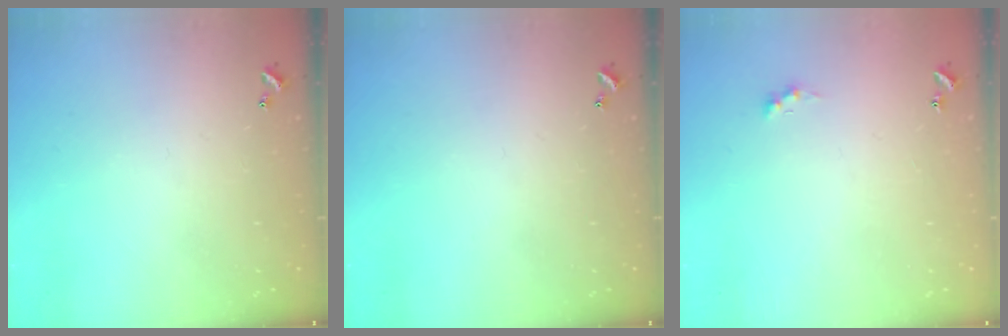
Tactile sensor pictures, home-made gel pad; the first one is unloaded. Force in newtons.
{"total": 0.0}
{"total": 0.8, "press": 0.7, "slide": 0.4}